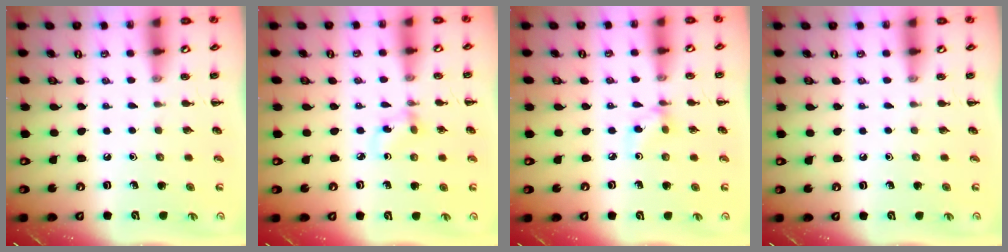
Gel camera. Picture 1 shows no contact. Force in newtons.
{"total": 2.9, "press": 2.7, "slide": 1.2}
{"total": 3.0, "press": 2.8, "slide": 1.1}
{"total": 0.0}